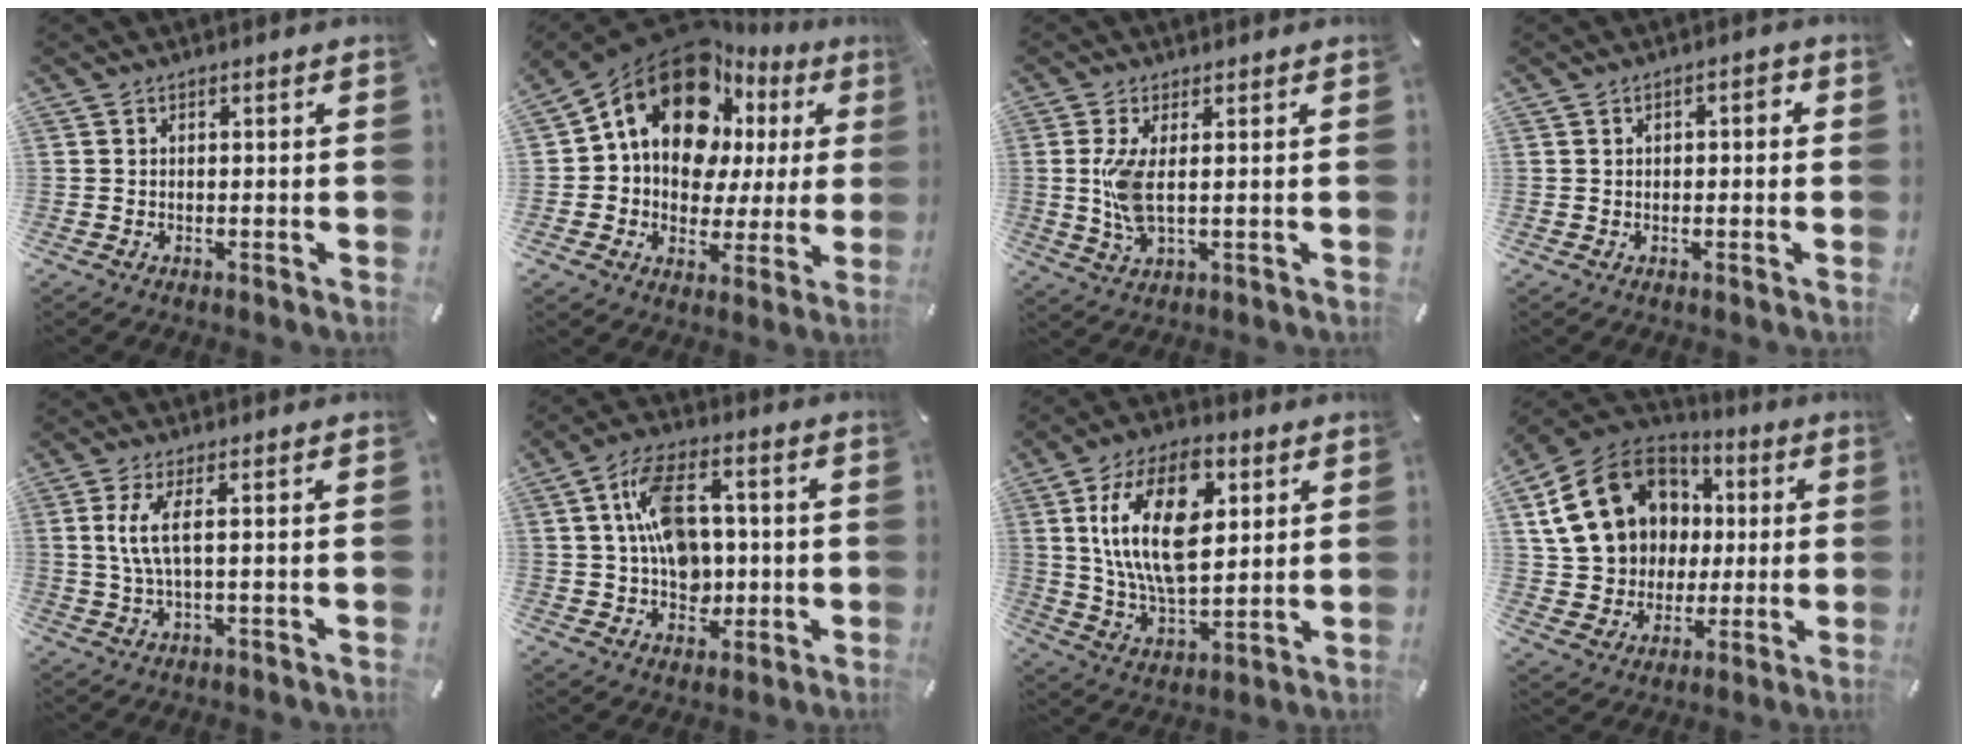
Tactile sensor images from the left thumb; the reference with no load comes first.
{"total": 17.9, "force": [8.6, 12.1, 9.9], "torque": [-0.165, -0.052, 0.153]}
{"total": 7.5, "force": [0.7, 2.4, 7.1], "torque": [-0.150, -0.014, 0.007]}
{"total": 2.1, "force": [-0.3, 1.3, 1.6], "torque": [-0.030, 0.011, -0.010]}
{"total": 6.0, "force": [0.9, 1.0, 5.8], "torque": [-0.126, -0.010, 0.012]}
{"total": 13.3, "force": [1.1, 9.7, 9.1], "torque": [-0.170, 0.020, 0.023]}
{"total": 19.9, "force": [5.9, 11.3, 15.3], "torque": [-0.314, -0.005, 0.096]}
{"total": 20.1, "force": [5.2, 17.1, 9.2], "torque": [-0.170, -0.015, 0.117]}